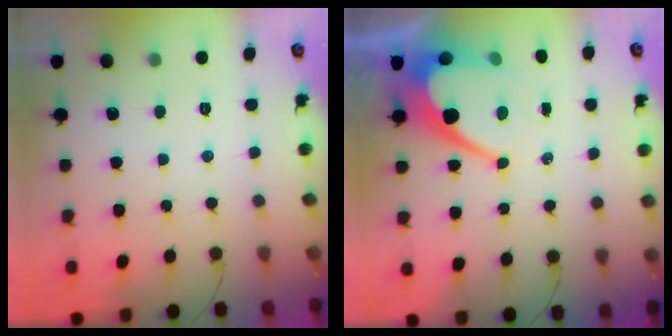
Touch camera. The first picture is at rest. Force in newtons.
{"total": 13.6, "press": 13.6, "slide": 1.0}